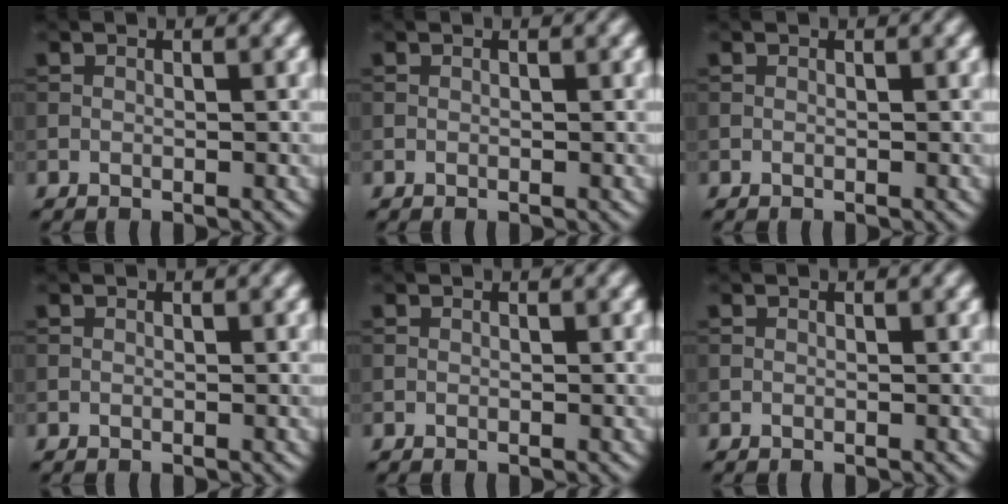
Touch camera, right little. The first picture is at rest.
{"total": 0.0}
{"total": 0.0}
{"total": 0.0}
{"total": 0.0}
{"total": 0.0}